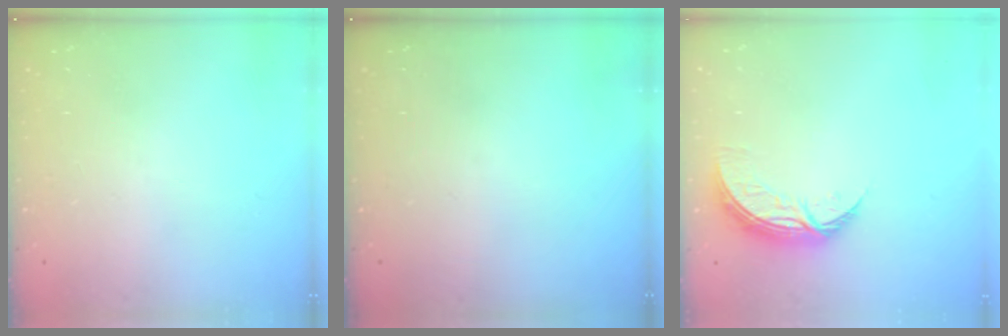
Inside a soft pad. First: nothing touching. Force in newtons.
{"total": 0.0}
{"total": 8.5, "press": 8.5, "slide": 0.3}